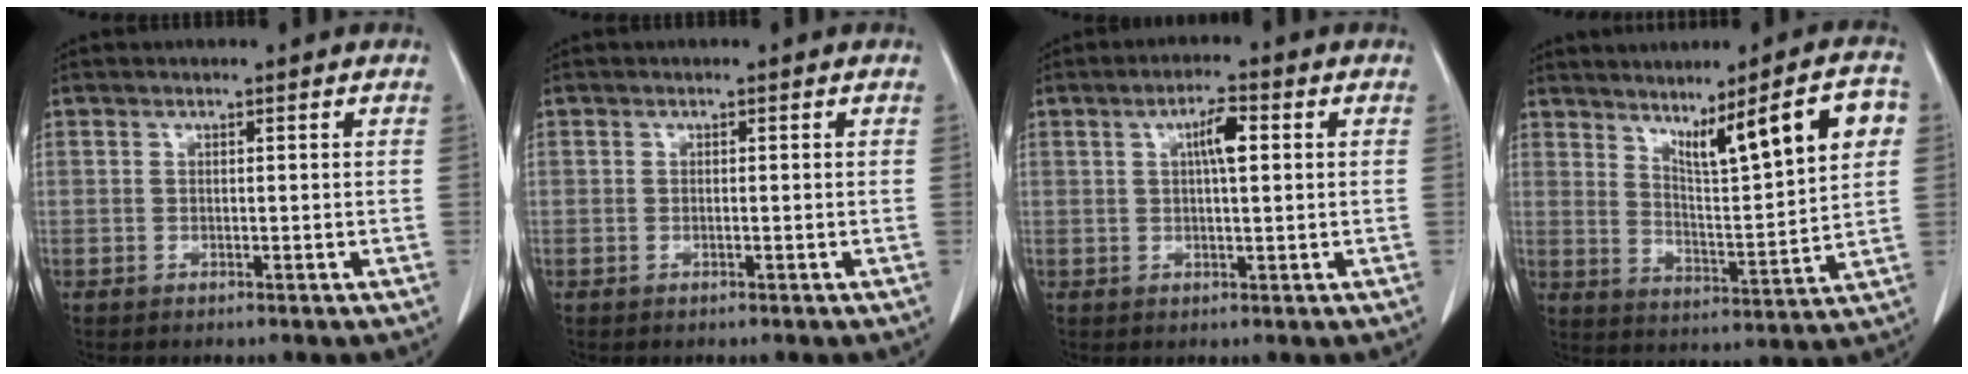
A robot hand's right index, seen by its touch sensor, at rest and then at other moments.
{"total": 0.0}
{"total": 4.3, "force": [1.1, 0.8, 4.0], "torque": [-0.071, 0.008, 0.017]}
{"total": 13.1, "force": [5.9, 1.1, 11.6], "torque": [-0.176, 0.007, 0.099]}